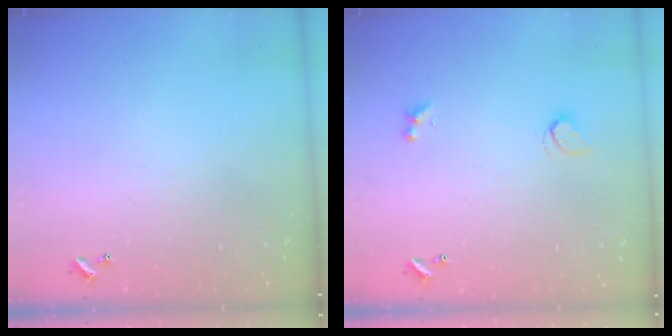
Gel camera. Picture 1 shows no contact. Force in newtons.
{"total": 1.3, "press": 1.2, "slide": 0.5}